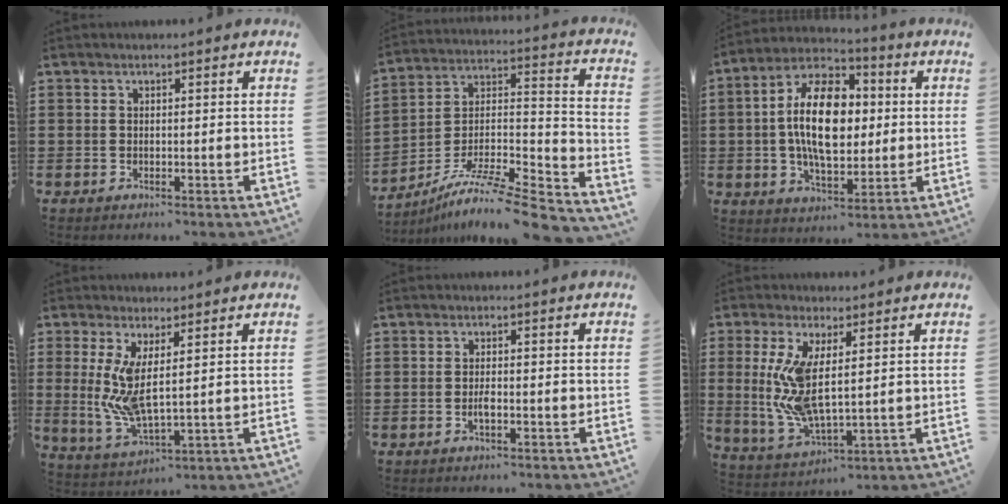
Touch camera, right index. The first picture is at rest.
{"total": 8.5, "force": [-6.9, 0.9, 4.9], "torque": [-0.084, -0.001, -0.137]}
{"total": 14.2, "force": [0.9, 7.8, 11.8], "torque": [-0.225, 0.007, 0.010]}
{"total": 7.0, "force": [1.9, 2.0, 6.4], "torque": [-0.149, -0.014, 0.031]}
{"total": 1.7, "force": [-0.7, 0.5, 1.5], "torque": [-0.029, 0.002, -0.013]}
{"total": 8.9, "force": [1.8, 3.5, 8.0], "torque": [-0.183, -0.011, 0.031]}